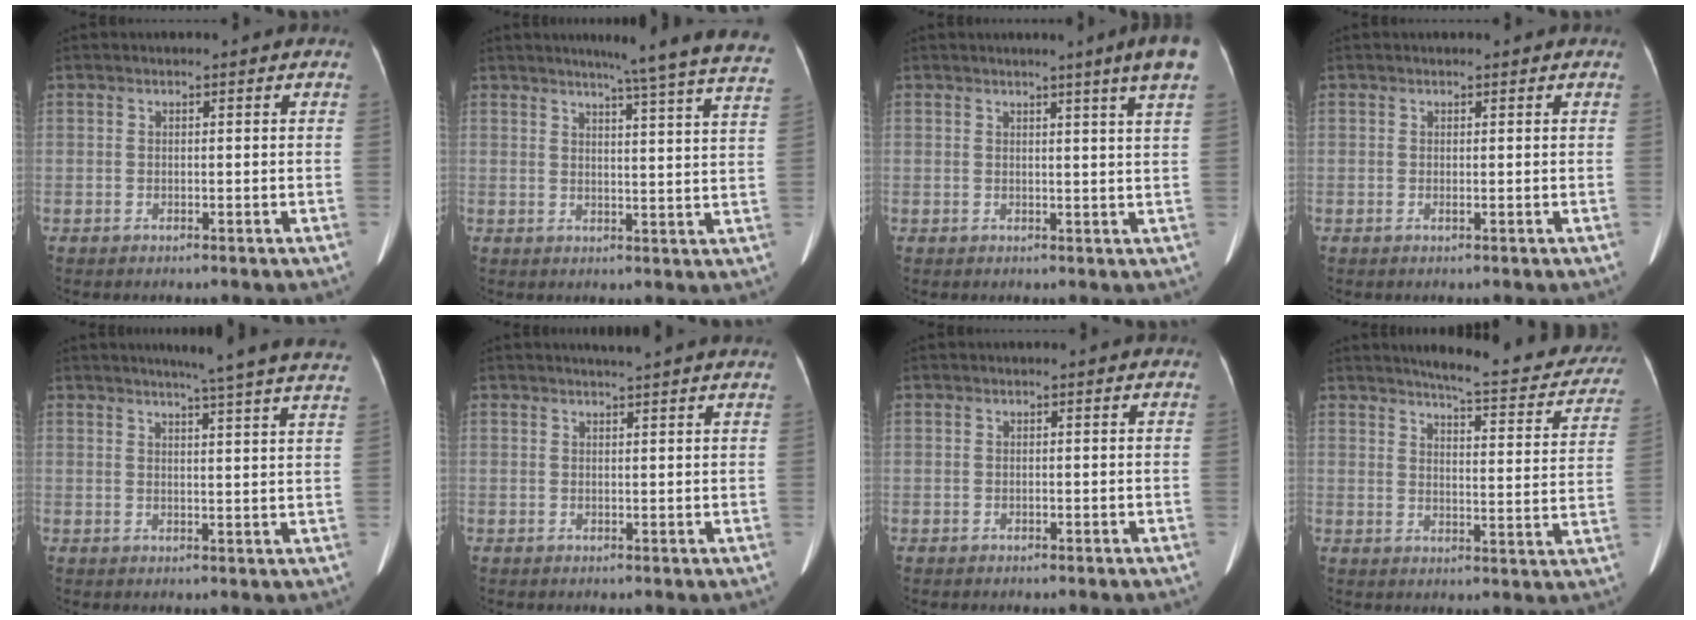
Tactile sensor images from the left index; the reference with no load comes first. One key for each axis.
{"total": 18.6, "fx": 16.5, "fy": -1.7, "fz": 8.4, "tx": -0.117, "ty": -0.067, "tz": 0.184}
{"total": 5.2, "fx": 3.6, "fy": -1.0, "fz": 3.7, "tx": -0.052, "ty": -0.009, "tz": 0.034}
{"total": 0.8, "fx": 0.6, "fy": 0.1, "fz": 0.5, "tx": -0.010, "ty": 0.009, "tz": 0.011}
{"total": 14.1, "fx": 12.4, "fy": -1.1, "fz": 6.5, "tx": -0.092, "ty": -0.033, "tz": 0.136}
{"total": 3.1, "fx": 2.8, "fy": -0.7, "fz": 1.1, "tx": -0.016, "ty": 0.006, "tz": 0.037}
{"total": 0.0}
{"total": 17.5, "fx": 15.8, "fy": 2.8, "fz": 6.9, "tx": -0.071, "ty": -0.045, "tz": 0.178}